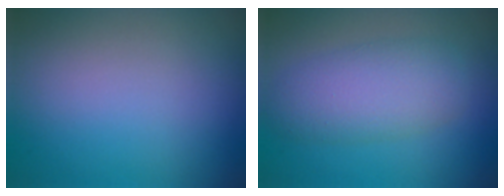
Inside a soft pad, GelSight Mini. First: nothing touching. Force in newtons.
{"total": 4.7, "press": 4.7, "slide": 0.1}